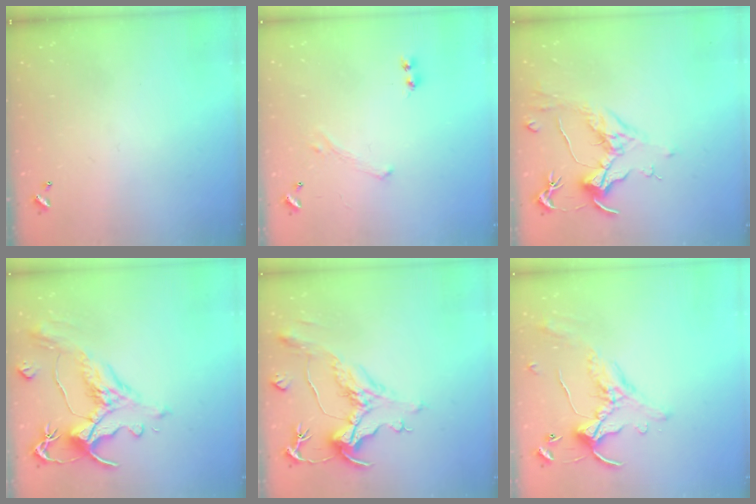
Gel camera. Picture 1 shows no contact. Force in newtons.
{"total": 0.0}
{"total": 1.8, "press": 1.6, "slide": 0.9}
{"total": 1.6, "press": 0.3, "slide": 1.5}
{"total": 1.6, "press": 0.0, "slide": 1.6}
{"total": 0.9, "press": 0.1, "slide": 0.9}